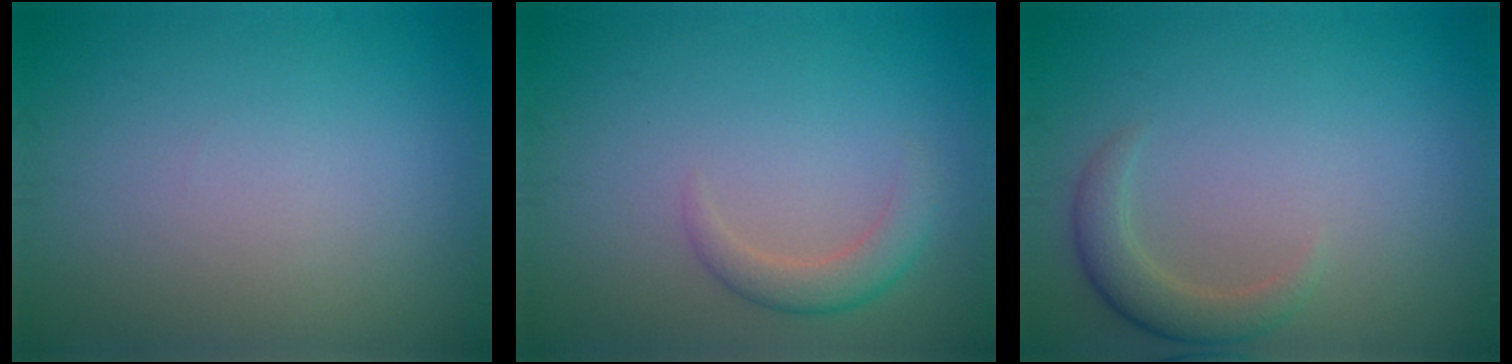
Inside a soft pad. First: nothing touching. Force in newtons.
{"total": 2.2, "press": 2.2, "slide": 0.1}
{"total": 2.6, "press": 2.6, "slide": 0.1}